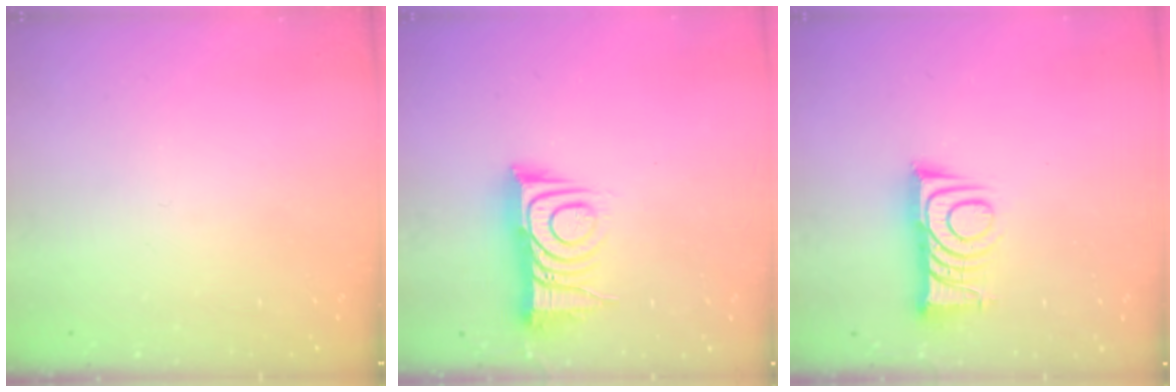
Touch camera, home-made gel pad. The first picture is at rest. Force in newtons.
{"total": 11.2, "press": 11.2, "slide": 0.1}
{"total": 11.6, "press": 11.5, "slide": 0.9}